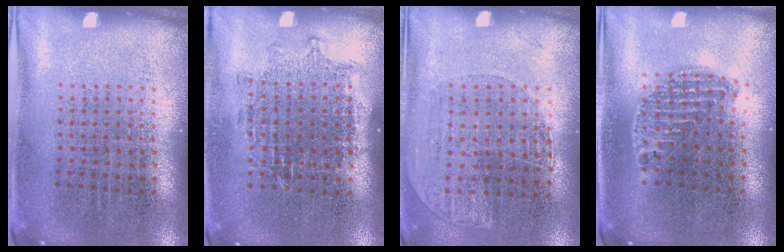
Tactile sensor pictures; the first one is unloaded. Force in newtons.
{"total": 1.1, "press": 1.0, "slide": 0.5}
{"total": 1.1, "press": 1.1, "slide": 0.4}
{"total": 1.2, "press": 1.1, "slide": 0.5}